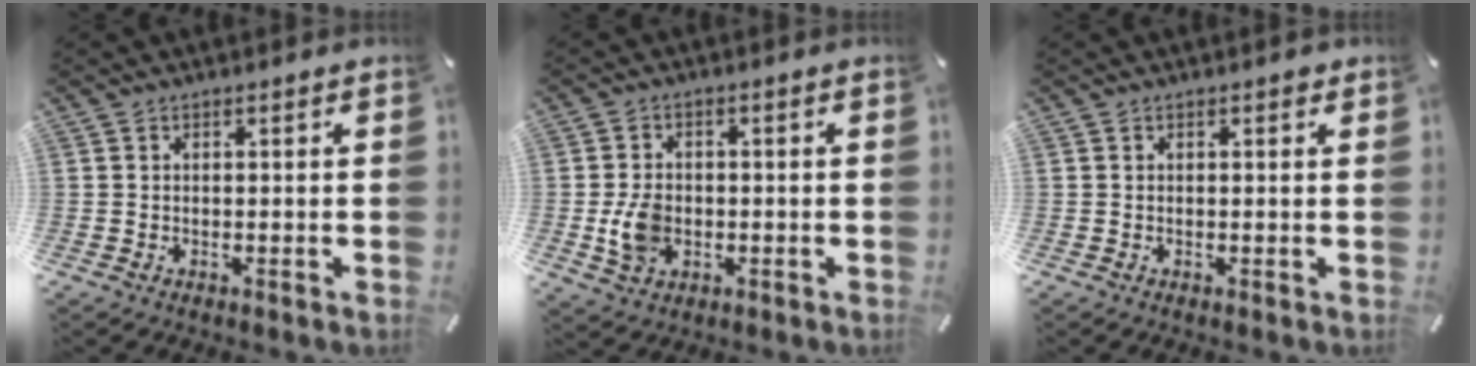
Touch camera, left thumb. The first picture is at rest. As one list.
[{"total": 6.8, "force": [-1.1, 5.2, 4.3], "torque": [-0.090, 0.001, -0.019]}, {"total": 0.6, "force": [0.3, 0.2, 0.5], "torque": [0.000, -0.001, 0.003]}]